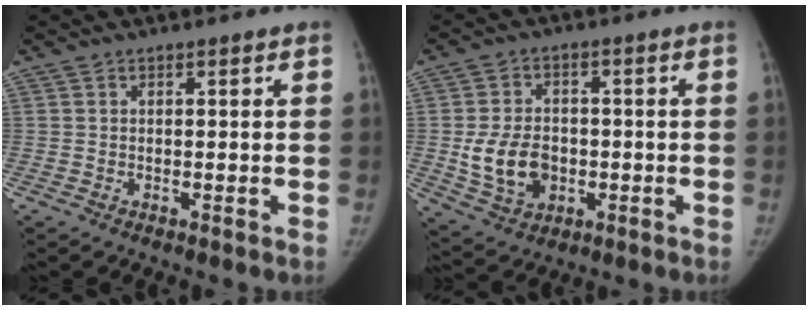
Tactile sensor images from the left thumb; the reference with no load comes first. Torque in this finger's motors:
{"motor_torque": [0.76, 0.75, 0.57, -0.46, 0.34]}